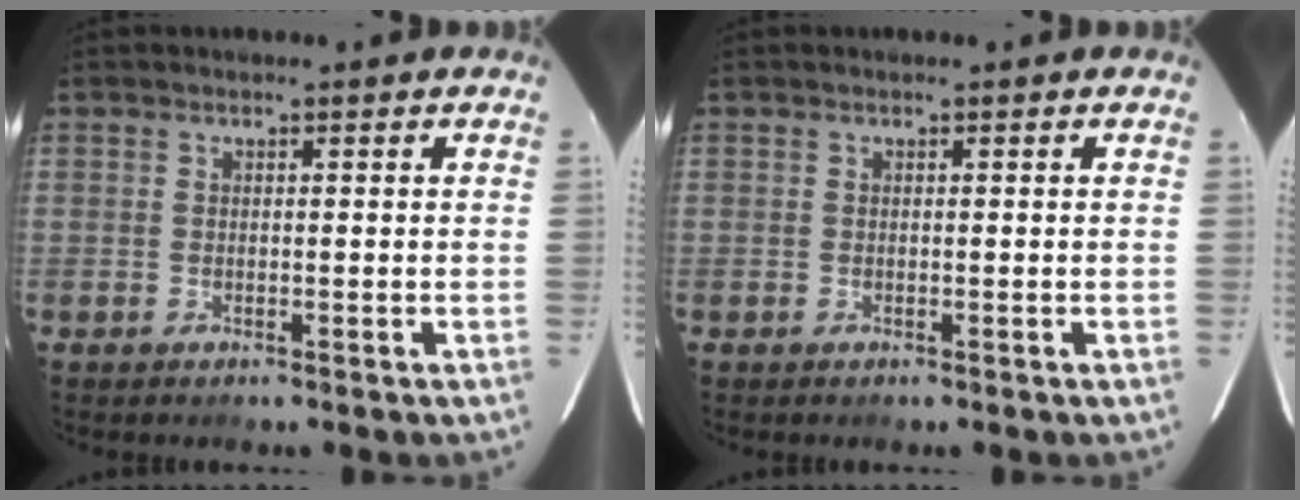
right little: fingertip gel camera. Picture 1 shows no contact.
{"total": 0.0}